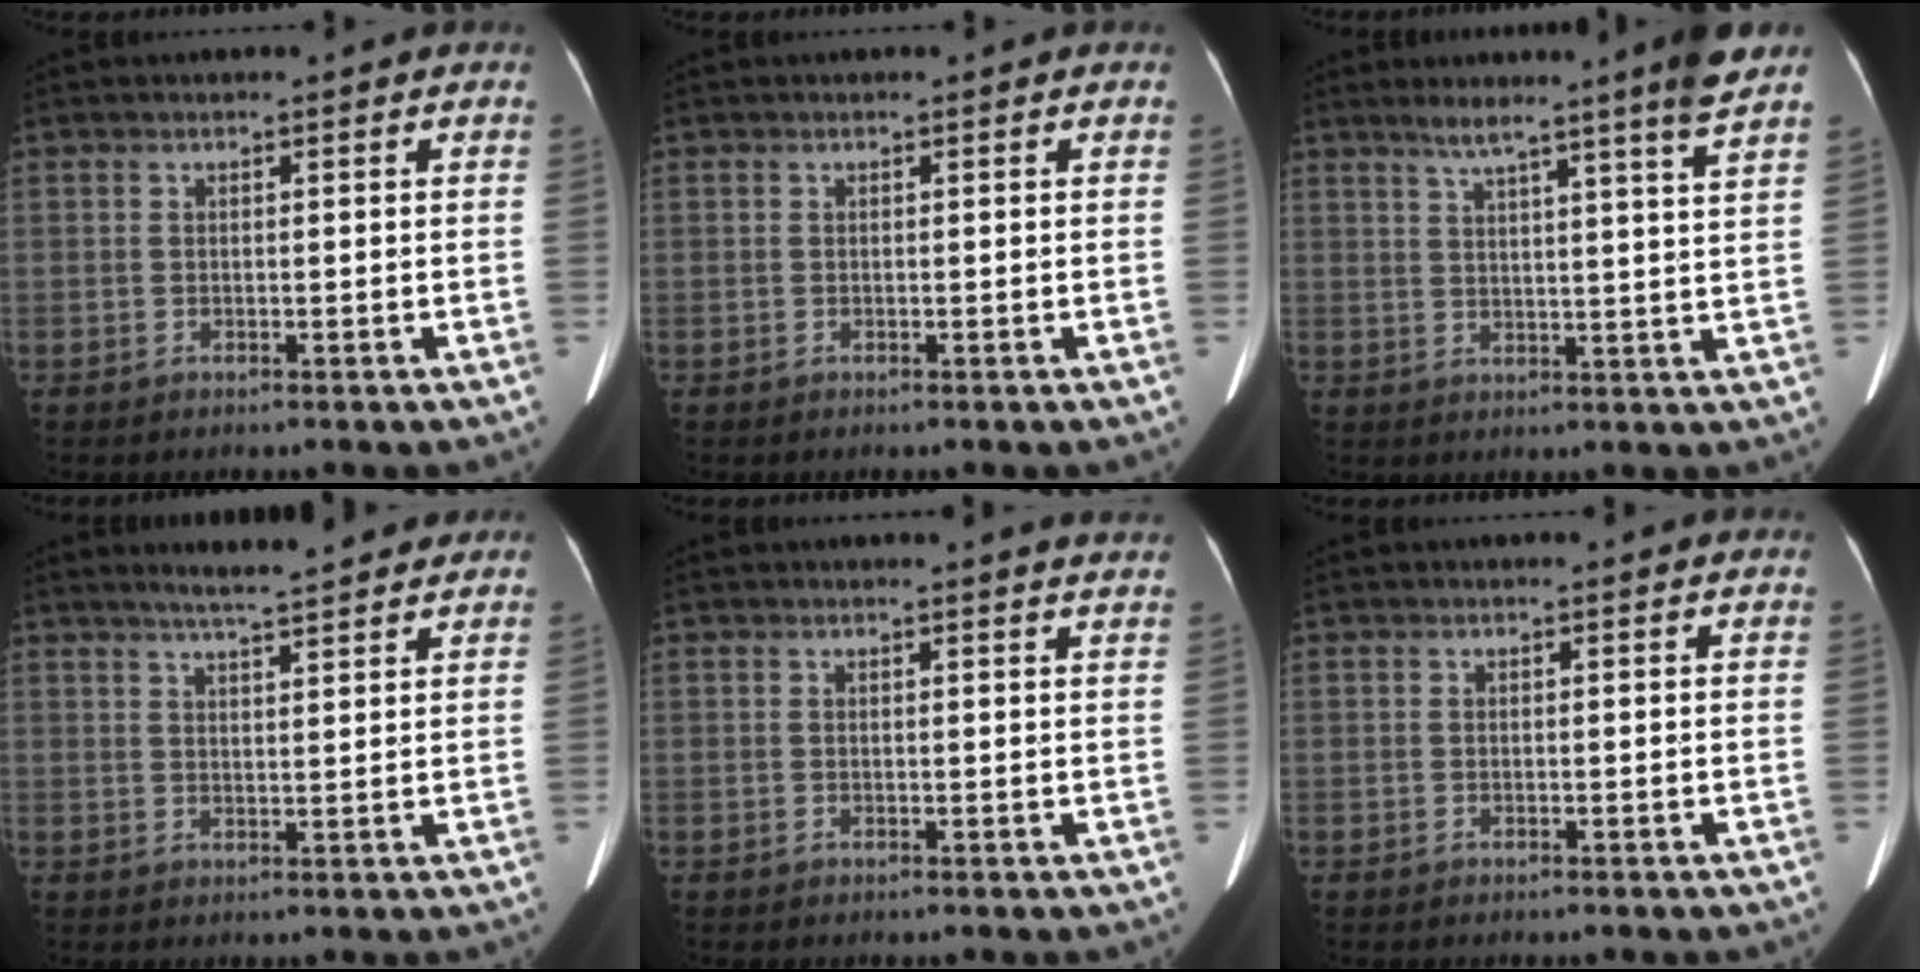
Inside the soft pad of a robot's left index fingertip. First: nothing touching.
{"total": 0.0}
{"total": 8.9, "force": [7.1, -1.7, 5.1], "torque": [-0.073, -0.005, 0.088]}
{"total": 8.1, "force": [7.1, 0.9, 3.8], "torque": [-0.057, 0.017, 0.097]}
{"total": 3.6, "force": [3.5, -0.3, 1.0], "torque": [-0.014, -0.009, 0.020]}
{"total": 0.0}